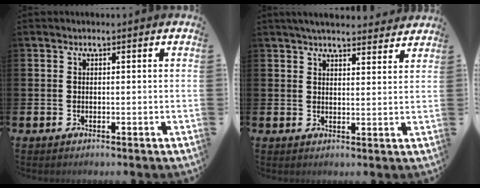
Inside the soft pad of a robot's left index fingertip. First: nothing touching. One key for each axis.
{"total": 4.4, "fx": 4.3, "fy": 0.7, "fz": 0.9, "tx": -0.016, "ty": -0.020, "tz": 0.076}